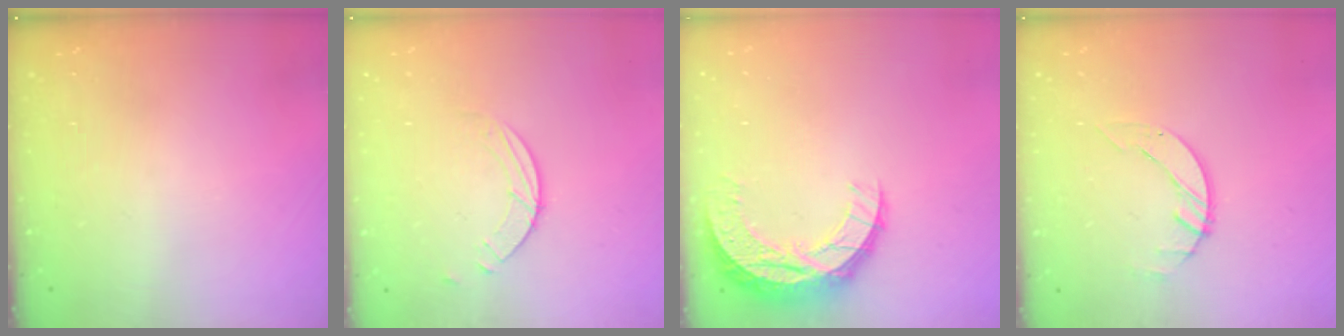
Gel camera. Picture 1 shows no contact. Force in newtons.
{"total": 2.6, "press": 2.6, "slide": 0.3}
{"total": 10.9, "press": 10.9, "slide": 0.7}
{"total": 2.6, "press": 2.6, "slide": 0.3}